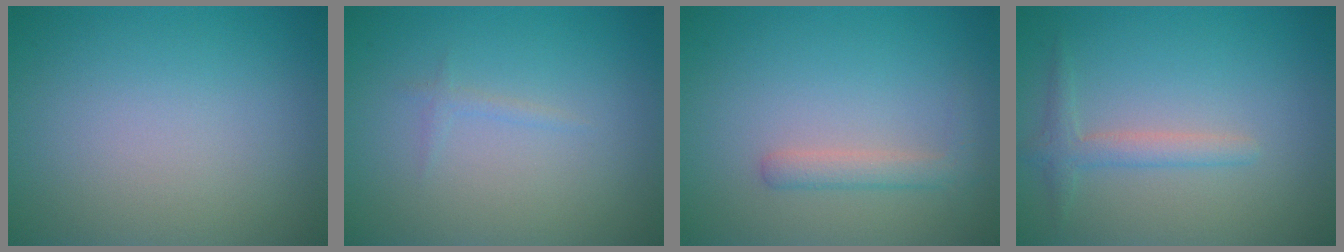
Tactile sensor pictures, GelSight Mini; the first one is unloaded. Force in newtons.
{"total": 0.7, "press": 0.7, "slide": 0.1}
{"total": 1.8, "press": 1.8, "slide": 0.1}
{"total": 1.9, "press": 1.9, "slide": 0.0}